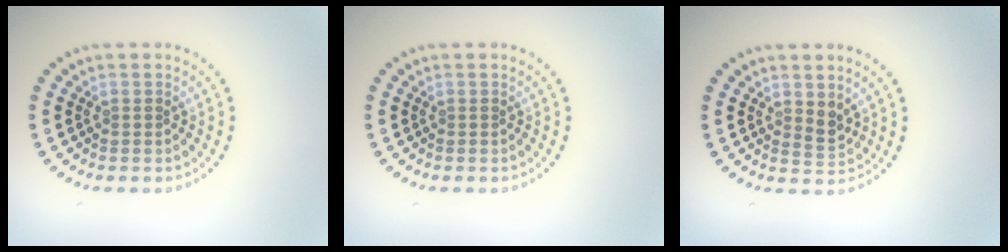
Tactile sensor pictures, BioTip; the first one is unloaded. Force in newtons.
{"total": 0.0}
{"total": 1.4, "press": 1.3, "slide": 0.7}